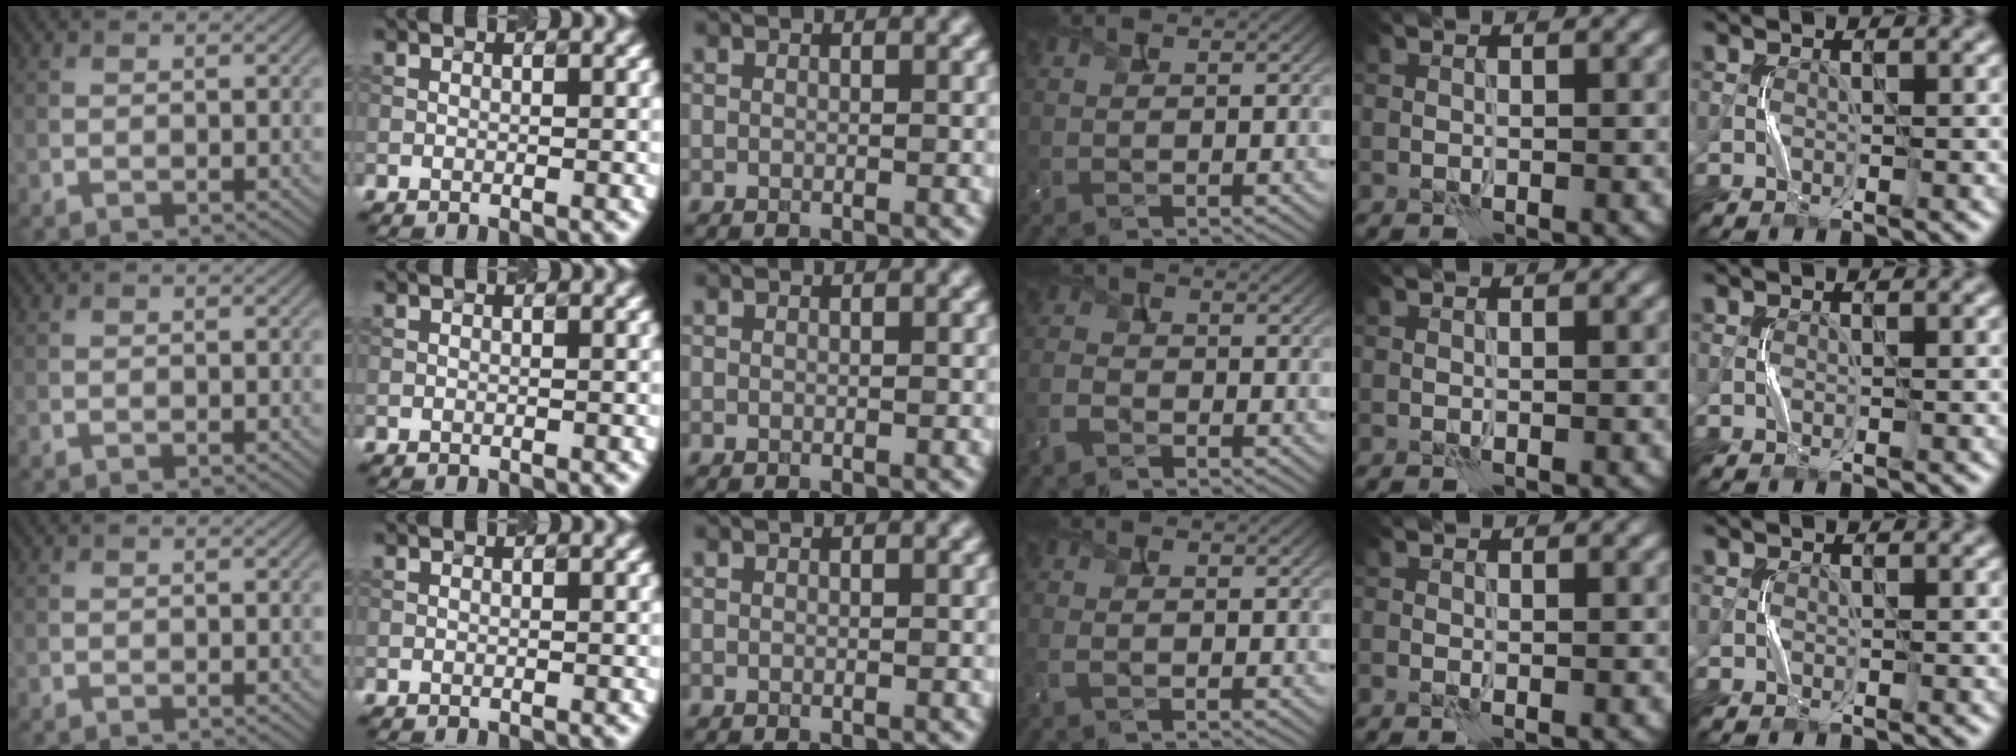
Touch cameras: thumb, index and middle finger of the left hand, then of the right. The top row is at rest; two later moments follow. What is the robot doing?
{"motion": "squeeze", "object": "bubble wrap"}